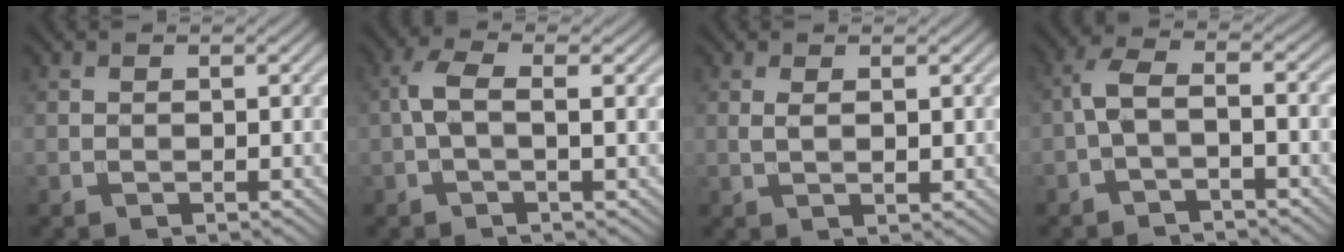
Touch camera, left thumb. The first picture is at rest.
{"total": 3.6, "force": [0.0, 0.9, 3.4], "torque": [-0.075, 0.008, -0.005]}
{"total": 1.9, "force": [0.6, 0.5, 1.7], "torque": [-0.039, -0.002, 0.013]}
{"total": 4.1, "force": [-1.7, 1.3, 3.5], "torque": [-0.078, 0.011, -0.043]}